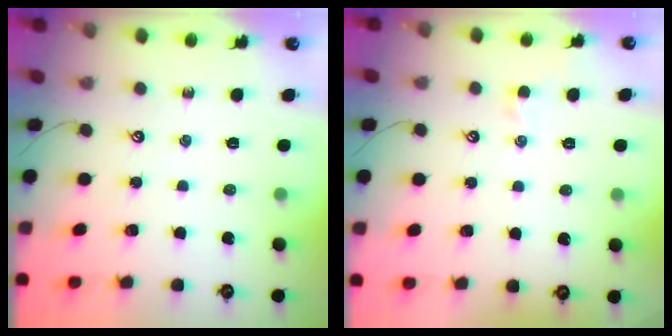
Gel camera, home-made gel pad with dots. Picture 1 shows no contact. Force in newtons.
{"total": 0.0}